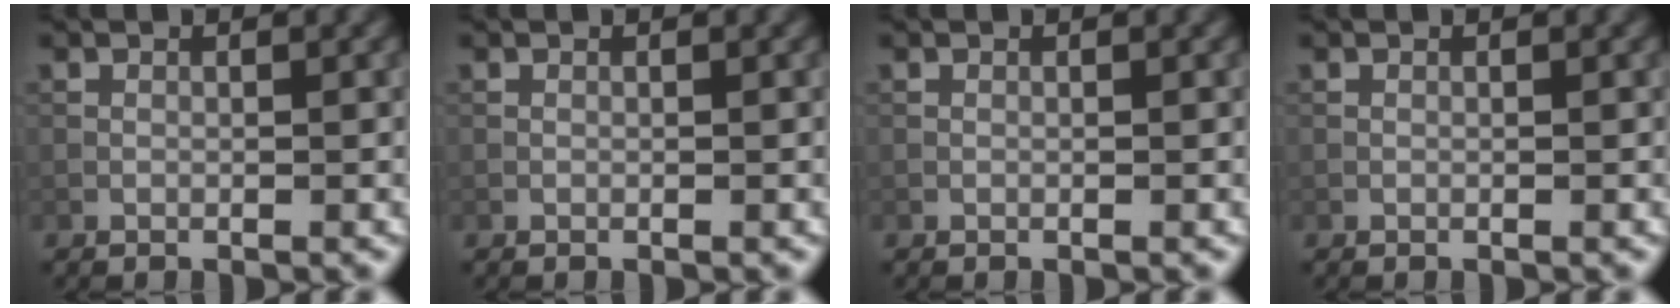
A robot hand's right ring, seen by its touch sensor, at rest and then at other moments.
{"total": 0.0}
{"total": 0.0}
{"total": 0.0}